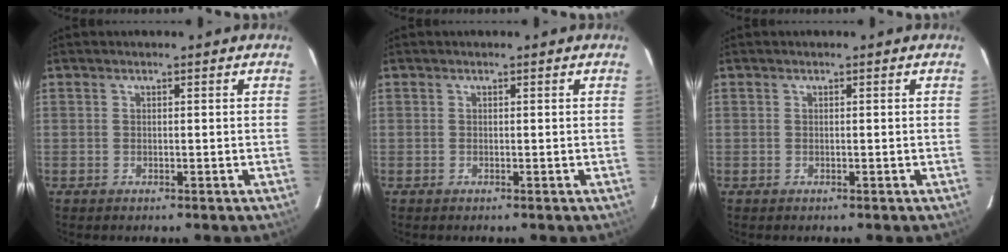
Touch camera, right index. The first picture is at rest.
{"total": 0.0}
{"total": 0.0}